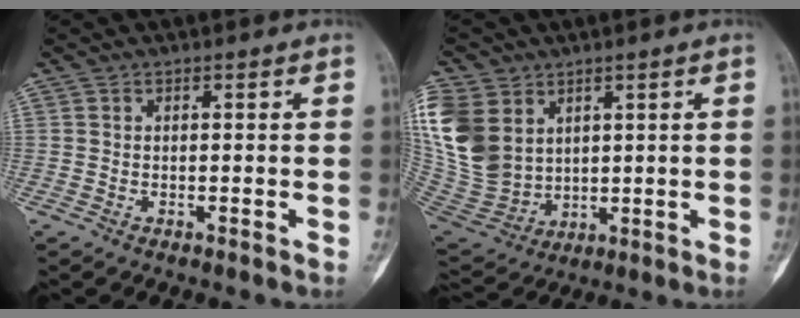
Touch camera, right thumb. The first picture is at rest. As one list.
[{"total": 19.4, "force": [6.5, 14.8, 10.6], "torque": [-0.251, -0.011, 0.151]}]